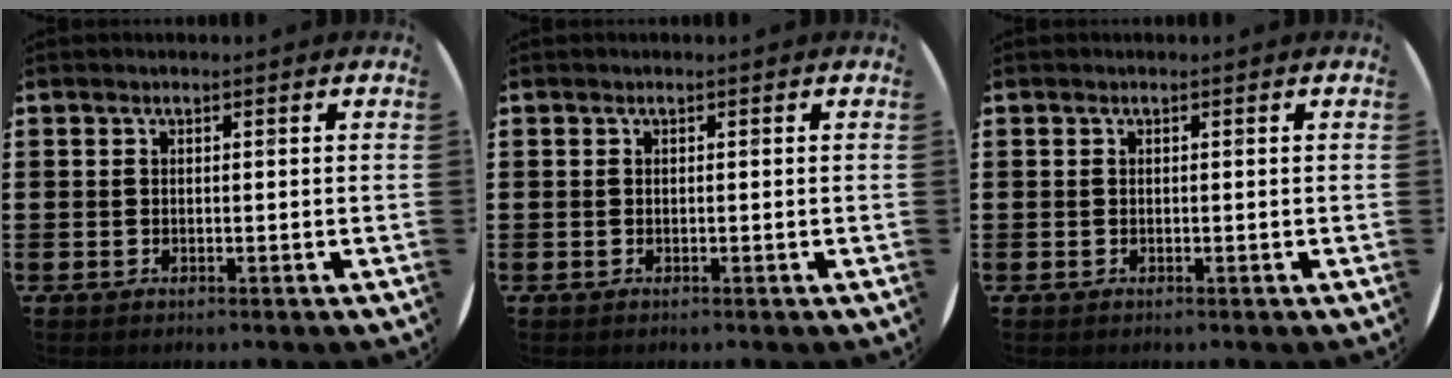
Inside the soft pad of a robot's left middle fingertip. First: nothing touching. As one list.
[{"total": 0.0}, {"total": 0.0}]